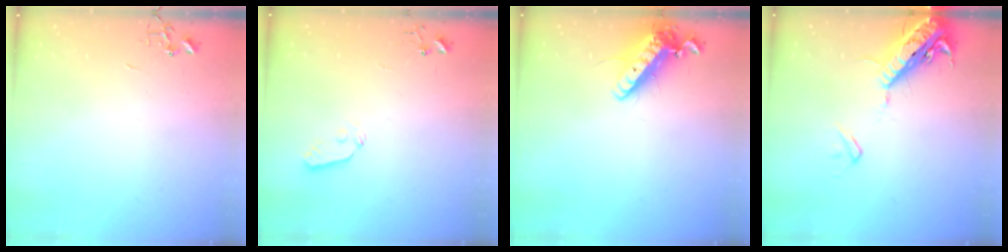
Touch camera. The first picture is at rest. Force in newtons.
{"total": 3.6, "press": 3.6, "slide": 0.5}
{"total": 14.3, "press": 14.1, "slide": 2.6}
{"total": 18.4, "press": 18.0, "slide": 4.0}